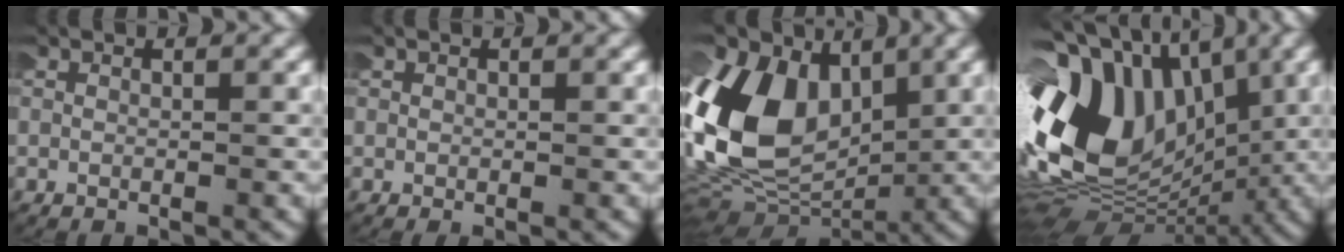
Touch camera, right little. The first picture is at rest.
{"total": 0.0}
{"total": 12.7, "force": [0.6, 8.9, 9.0], "torque": [-0.209, -0.022, 0.023]}
{"total": 18.8, "force": [1.3, 13.9, 12.6], "torque": [-0.254, -0.018, 0.024]}